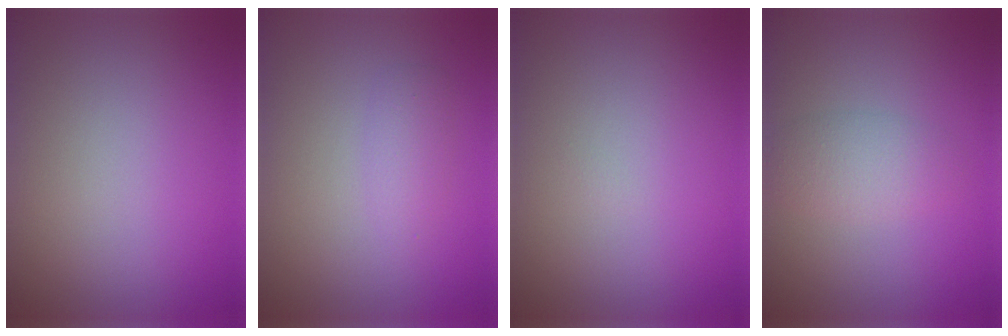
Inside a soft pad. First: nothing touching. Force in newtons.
{"total": 1.5, "press": 1.4, "slide": 0.1}
{"total": 0.0}
{"total": 2.5, "press": 2.5, "slide": 0.2}